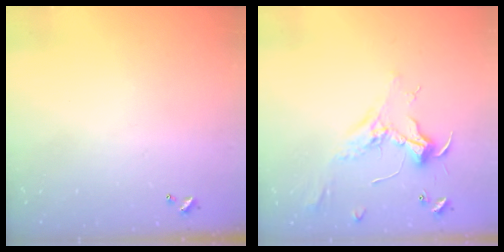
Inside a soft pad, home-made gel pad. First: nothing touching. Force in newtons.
{"total": 2.4, "press": 2.3, "slide": 0.8}